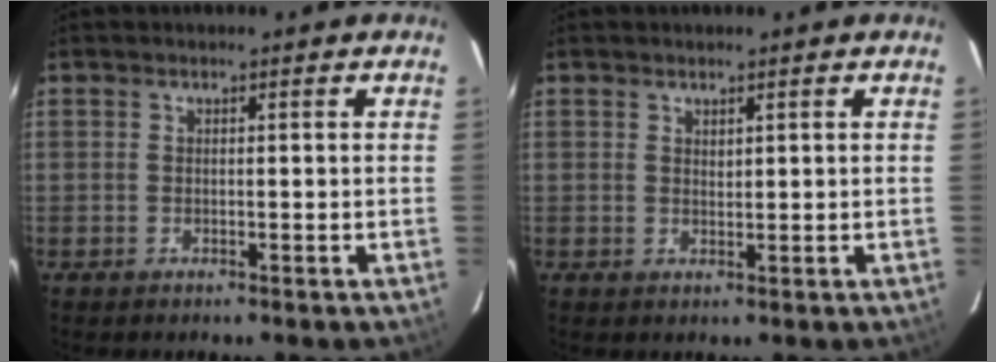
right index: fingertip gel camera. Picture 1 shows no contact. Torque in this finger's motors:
{"motor_torque": [-0.16, 0.20, -0.08, -0.01]}